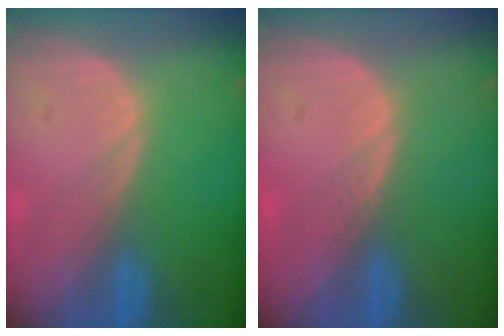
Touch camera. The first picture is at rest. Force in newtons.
{"total": 0.7, "press": 0.6, "slide": 0.3}